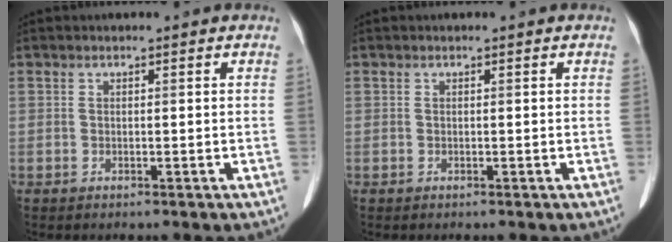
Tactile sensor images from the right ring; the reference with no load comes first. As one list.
[{"total": 0.0}]